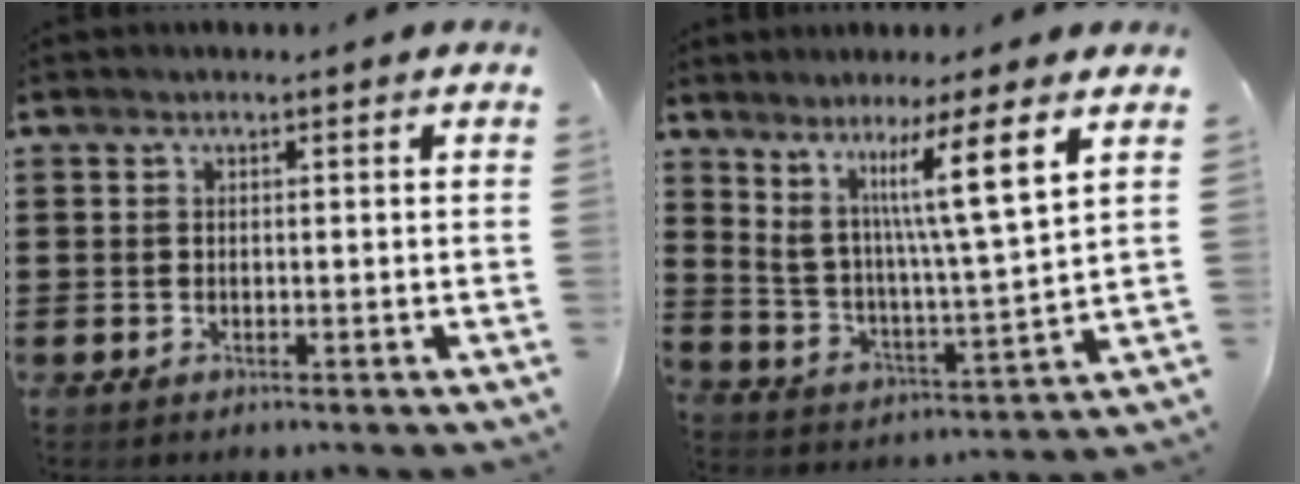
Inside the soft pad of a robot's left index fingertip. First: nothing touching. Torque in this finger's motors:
{"motor_torque": [1.44, -0.70, 0.41, 0.21]}